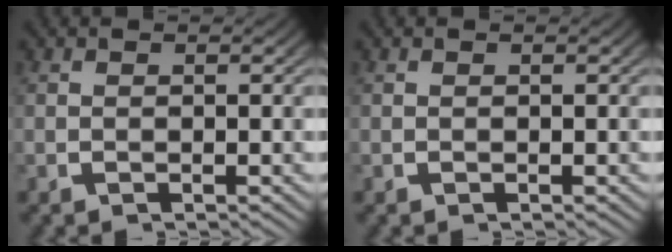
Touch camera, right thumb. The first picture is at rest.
{"total": 0.0}